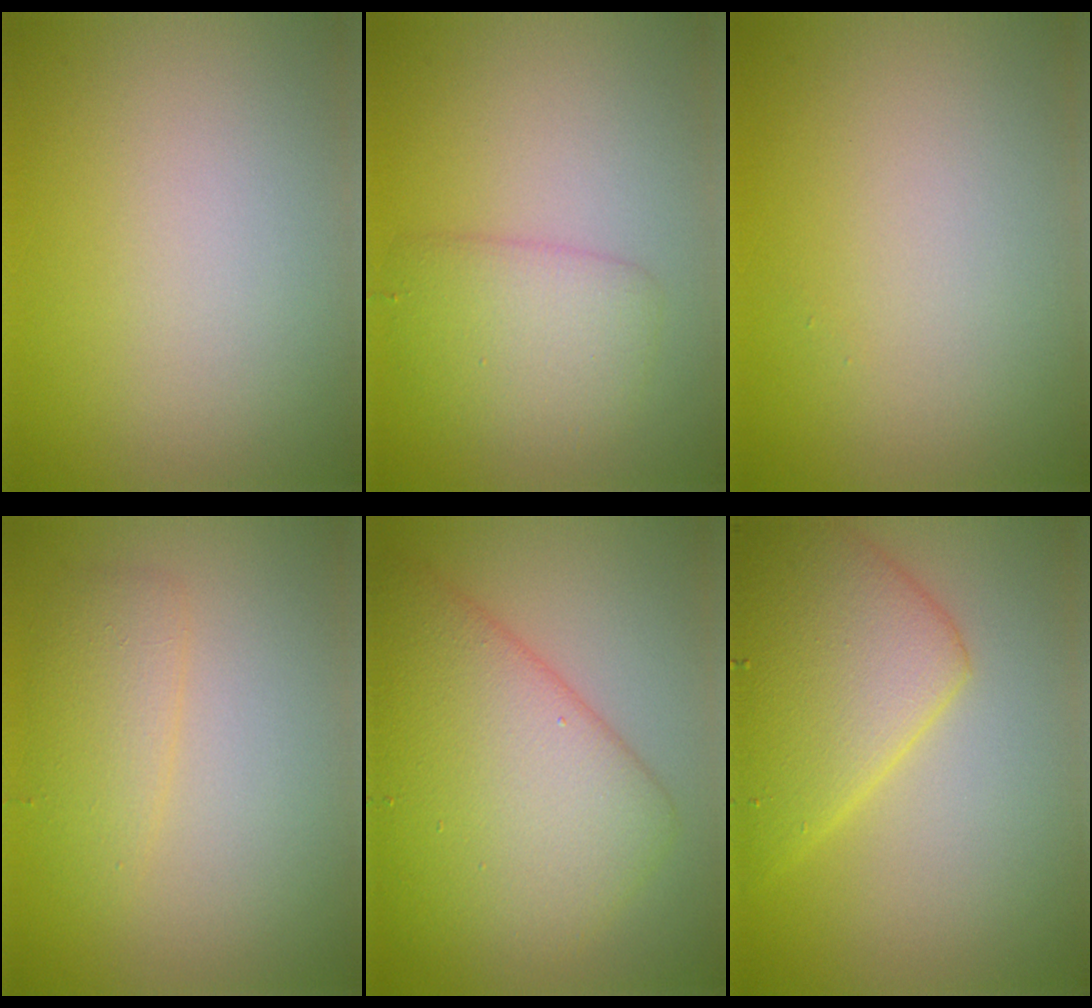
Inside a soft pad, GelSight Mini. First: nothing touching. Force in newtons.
{"total": 3.3, "press": 3.3, "slide": 0.1}
{"total": 0.0}
{"total": 2.4, "press": 2.4, "slide": 0.1}
{"total": 9.2, "press": 9.2, "slide": 0.3}
{"total": 7.1, "press": 7.1, "slide": 0.1}